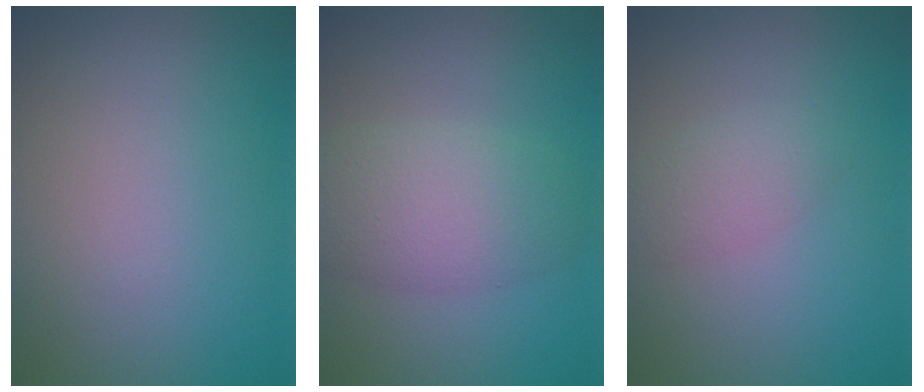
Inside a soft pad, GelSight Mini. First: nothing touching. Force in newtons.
{"total": 4.8, "press": 4.8, "slide": 0.3}
{"total": 1.9, "press": 1.9, "slide": 0.1}